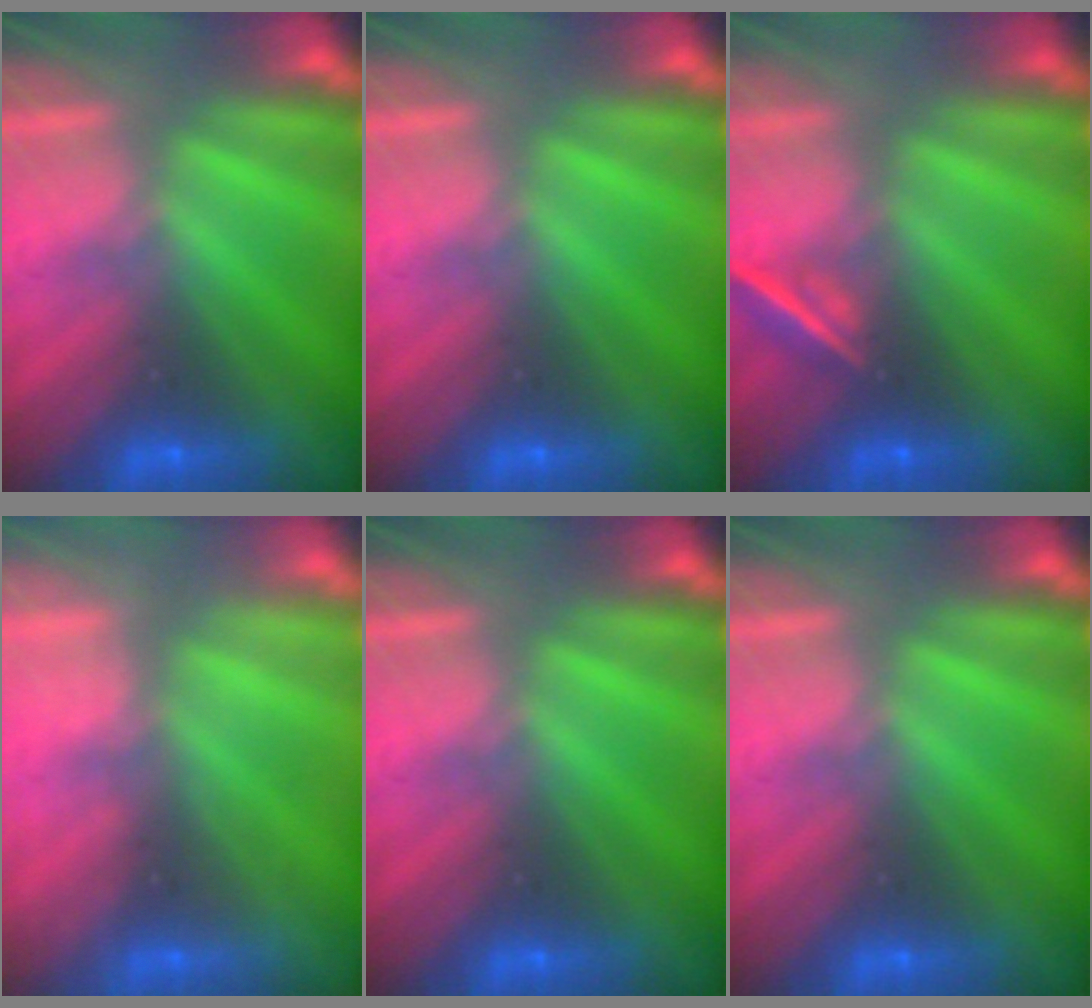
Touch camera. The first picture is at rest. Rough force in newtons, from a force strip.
{"total": 0.0}
{"total": 2.1}
{"total": 2.0}
{"total": 0.0}
{"total": 0.0}